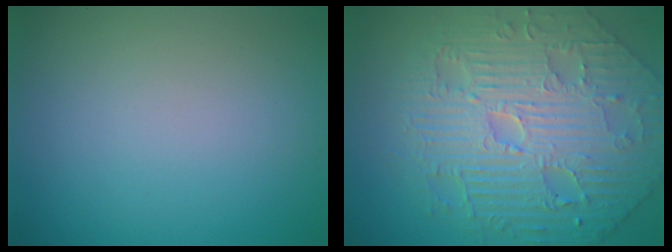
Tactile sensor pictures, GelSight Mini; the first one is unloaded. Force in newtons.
{"total": 8.2, "press": 6.6, "slide": 4.8}